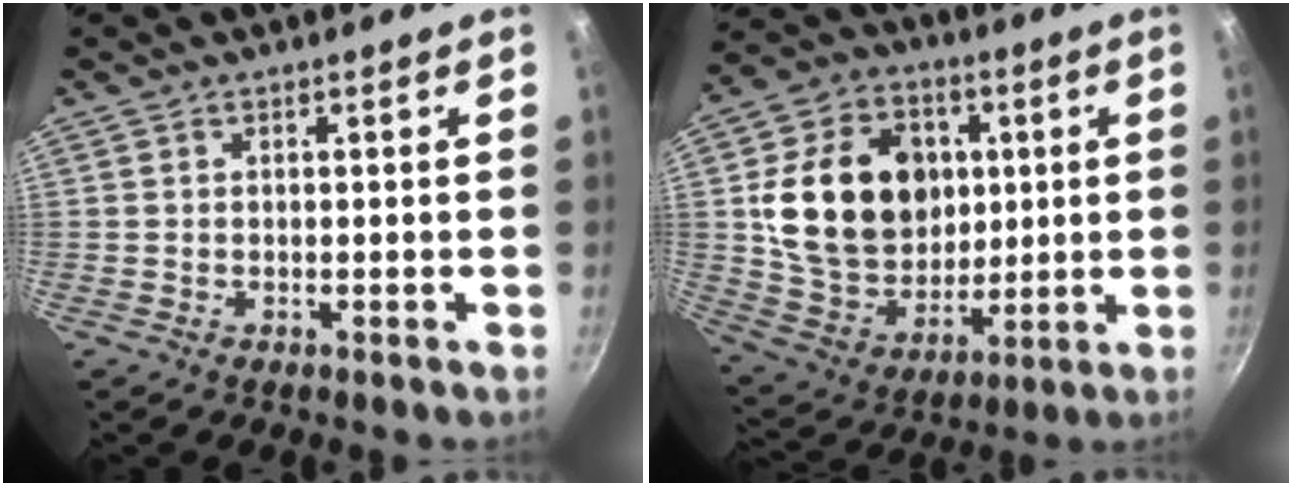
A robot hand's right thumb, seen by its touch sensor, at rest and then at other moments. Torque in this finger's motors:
{"motor_torque": [1.45, 3.55, 0.95, -0.76, 0.07]}